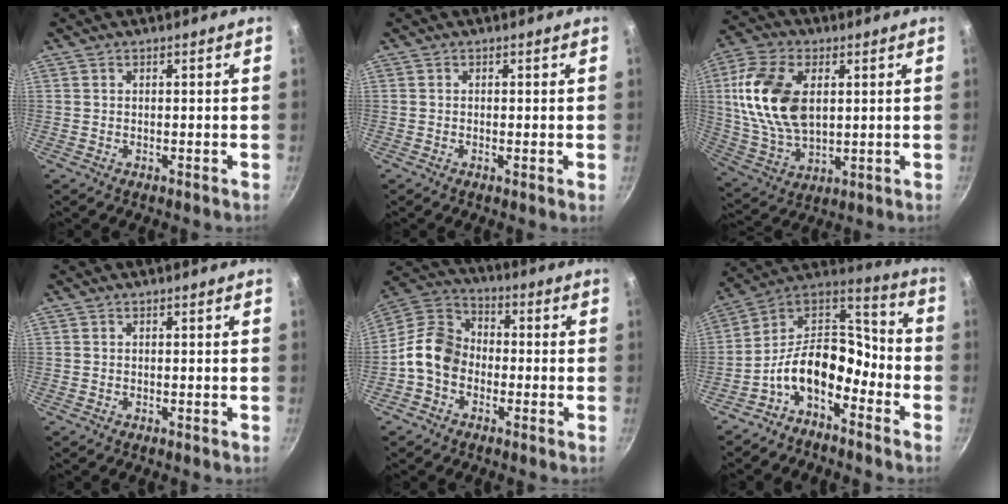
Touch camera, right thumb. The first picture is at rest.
{"total": 0.6, "force": [-0.1, 0.0, 0.6], "torque": [-0.009, -0.002, -0.005]}
{"total": 17.4, "force": [3.3, 10.5, 13.4], "torque": [-0.247, -0.004, 0.068]}
{"total": 0.0}
{"total": 10.2, "force": [-2.7, 7.9, 5.8], "torque": [-0.080, 0.039, -0.077]}
{"total": 14.3, "force": [-6.8, 8.5, 9.4], "torque": [-0.135, 0.088, -0.143]}